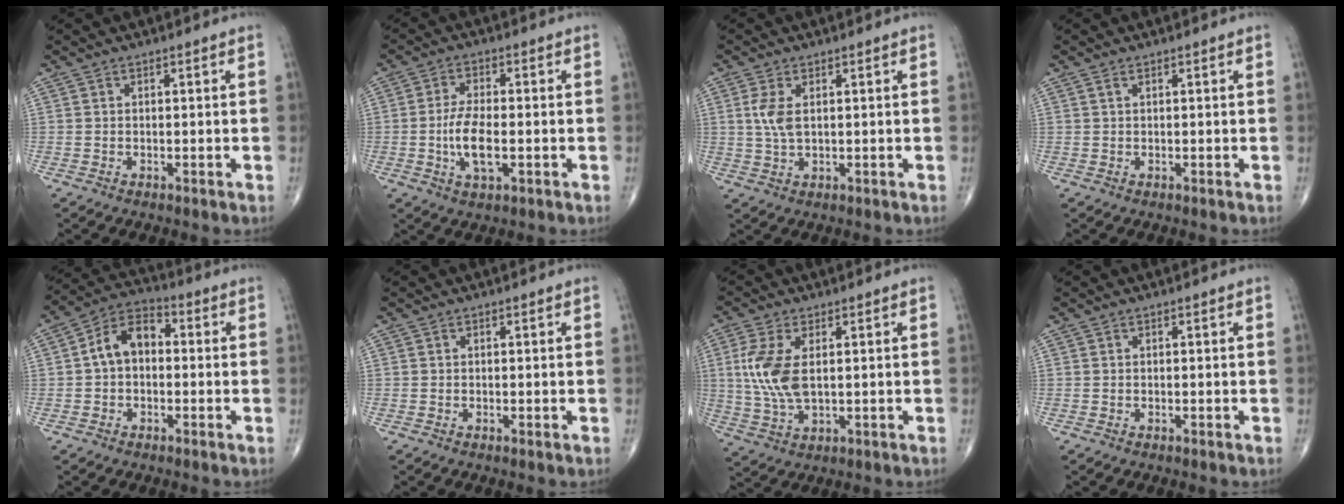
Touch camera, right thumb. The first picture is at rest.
{"total": 7.4, "force": [-1.4, 3.0, 6.6], "torque": [-0.135, 0.001, -0.025]}
{"total": 4.4, "force": [1.0, 2.1, 3.7], "torque": [-0.084, -0.001, 0.024]}
{"total": 0.6, "force": [0.3, 0.2, 0.4], "torque": [-0.011, 0.007, 0.008]}
{"total": 8.5, "force": [0.1, 5.8, 6.2], "torque": [-0.093, 0.032, -0.012]}
{"total": 0.0}
{"total": 9.5, "force": [1.4, 4.7, 8.1], "torque": [-0.185, -0.005, 0.034]}
{"total": 0.0}